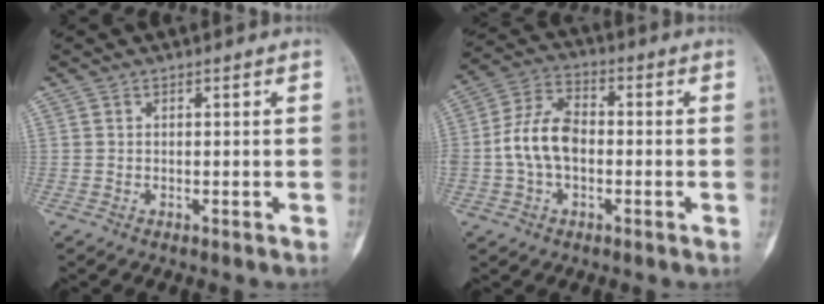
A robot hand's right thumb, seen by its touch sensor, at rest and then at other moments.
{"total": 10.1, "force": [-1.2, 6.5, 7.6], "torque": [-0.139, 0.033, -0.031]}